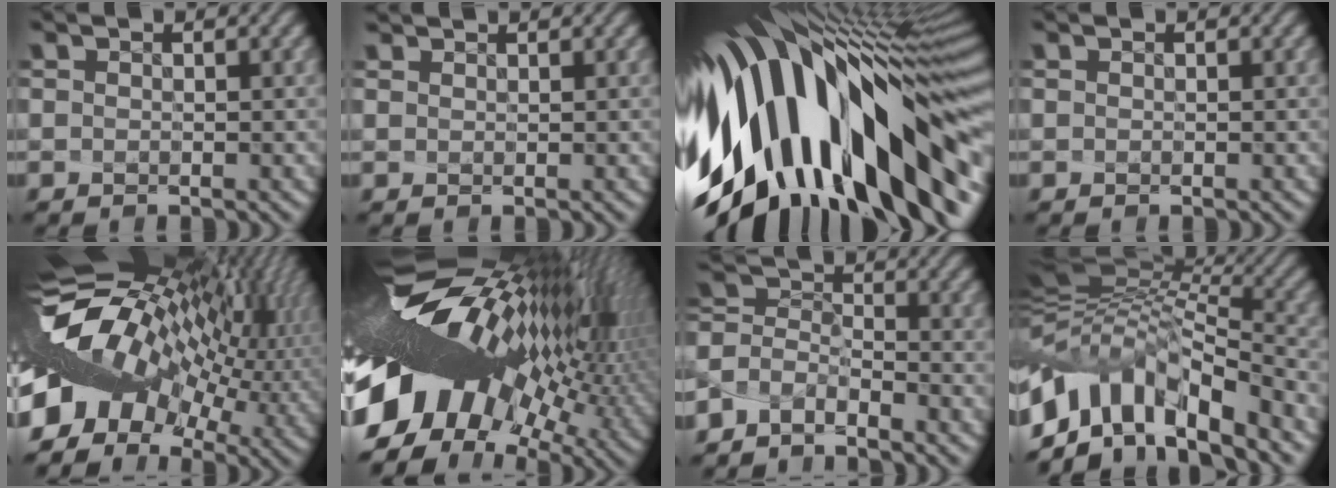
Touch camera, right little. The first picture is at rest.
{"total": 0.6, "force": [0.4, -0.3, -0.4], "torque": [0.003, 0.005, 0.008]}
{"total": 16.1, "force": [-4.3, 7.3, 13.7], "torque": [-0.227, -0.035, -0.054]}
{"total": 0.0}
{"total": 13.6, "force": [-2.1, 8.8, 10.1], "torque": [-0.201, 0.000, -0.035]}
{"total": 18.1, "force": [-1.9, 9.9, 15.1], "torque": [-0.283, -0.017, -0.040]}
{"total": 4.2, "force": [-4.2, 0.2, -0.6], "torque": [0.004, -0.009, -0.080]}
{"total": 10.8, "force": [-6.8, 4.6, 7.0], "torque": [-0.136, 0.009, -0.120]}